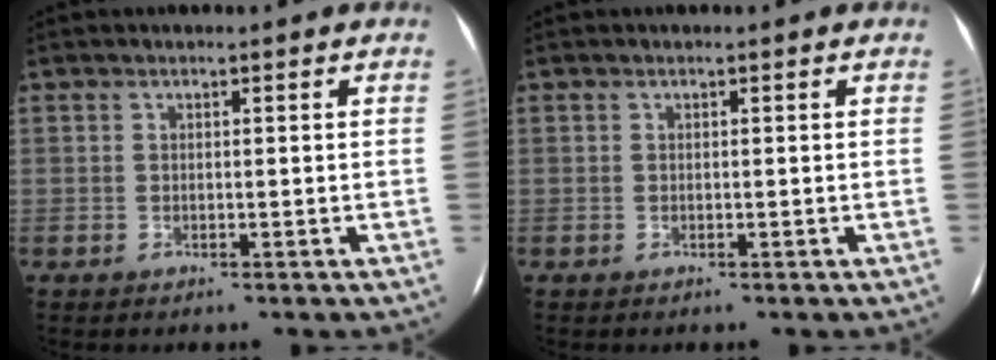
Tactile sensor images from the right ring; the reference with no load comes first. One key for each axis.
{"total": 0.0}